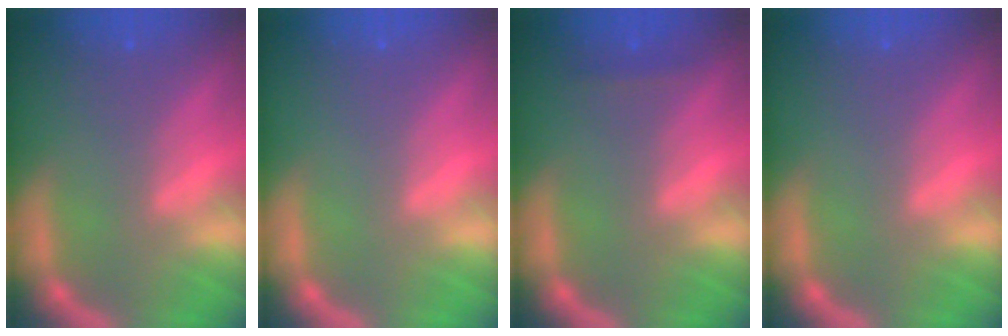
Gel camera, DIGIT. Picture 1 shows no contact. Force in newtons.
{"total": 0.0}
{"total": 0.9}
{"total": 0.0}